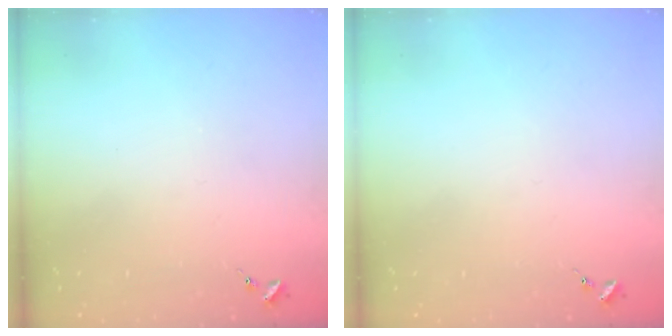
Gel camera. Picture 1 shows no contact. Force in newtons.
{"total": 0.0}